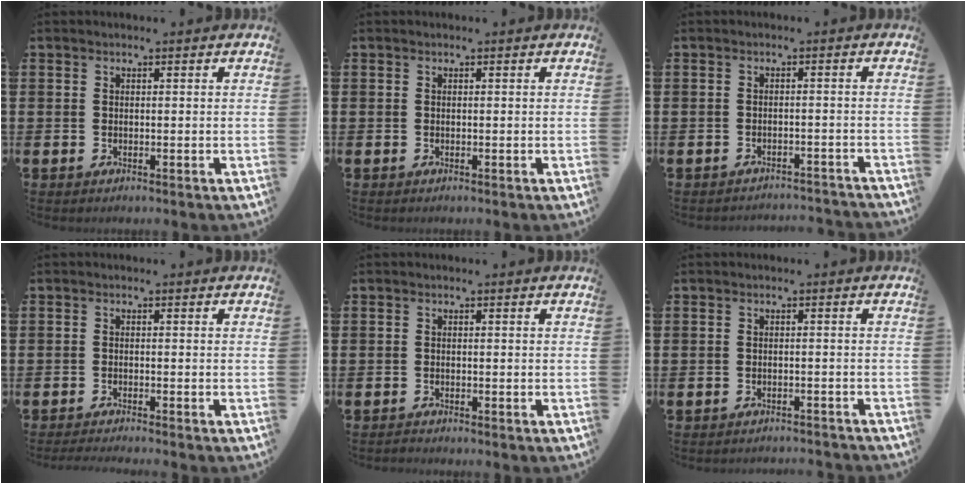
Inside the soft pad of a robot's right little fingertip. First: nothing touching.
{"total": 0.0}
{"total": 1.5, "force": [-1.5, -0.1, 0.0], "torque": [-0.003, 0.005, -0.033]}
{"total": 1.1, "force": [-1.0, -0.1, 0.4], "torque": [-0.006, -0.002, -0.019]}
{"total": 0.5, "force": [-0.5, 0.0, 0.0], "torque": [-0.001, -0.002, -0.011]}
{"total": 1.1, "force": [-1.1, -0.1, 0.0], "torque": [-0.002, 0.002, -0.023]}